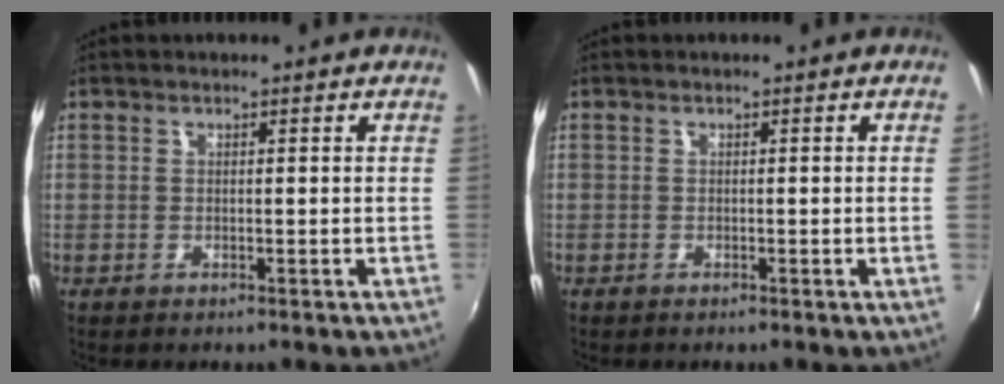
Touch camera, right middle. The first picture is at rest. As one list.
[{"total": 0.9, "force": [0.0, -0.5, 0.7], "torque": [-0.004, -0.008, 0.001]}]